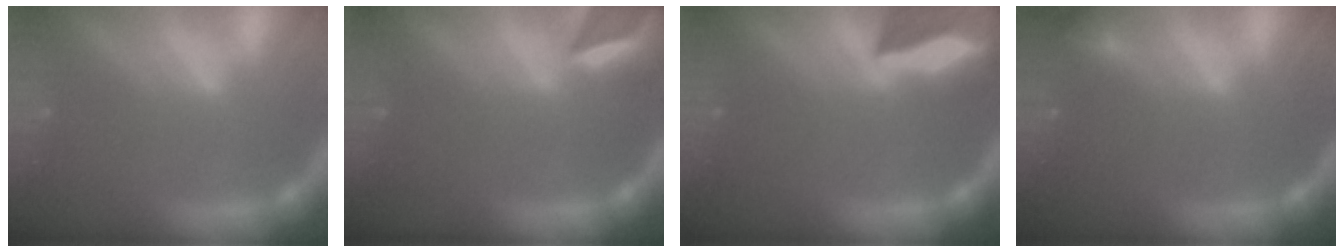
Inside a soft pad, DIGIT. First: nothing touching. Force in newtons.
{"total": 4.9}
{"total": 10.0}
{"total": 0.9}